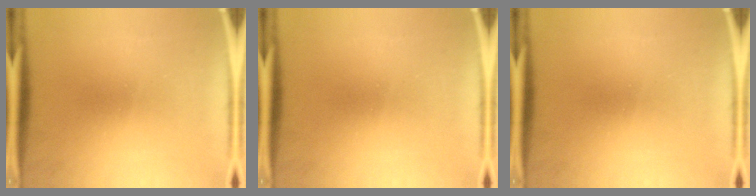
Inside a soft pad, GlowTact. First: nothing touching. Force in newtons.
{"total": 0.0}
{"total": 0.0}